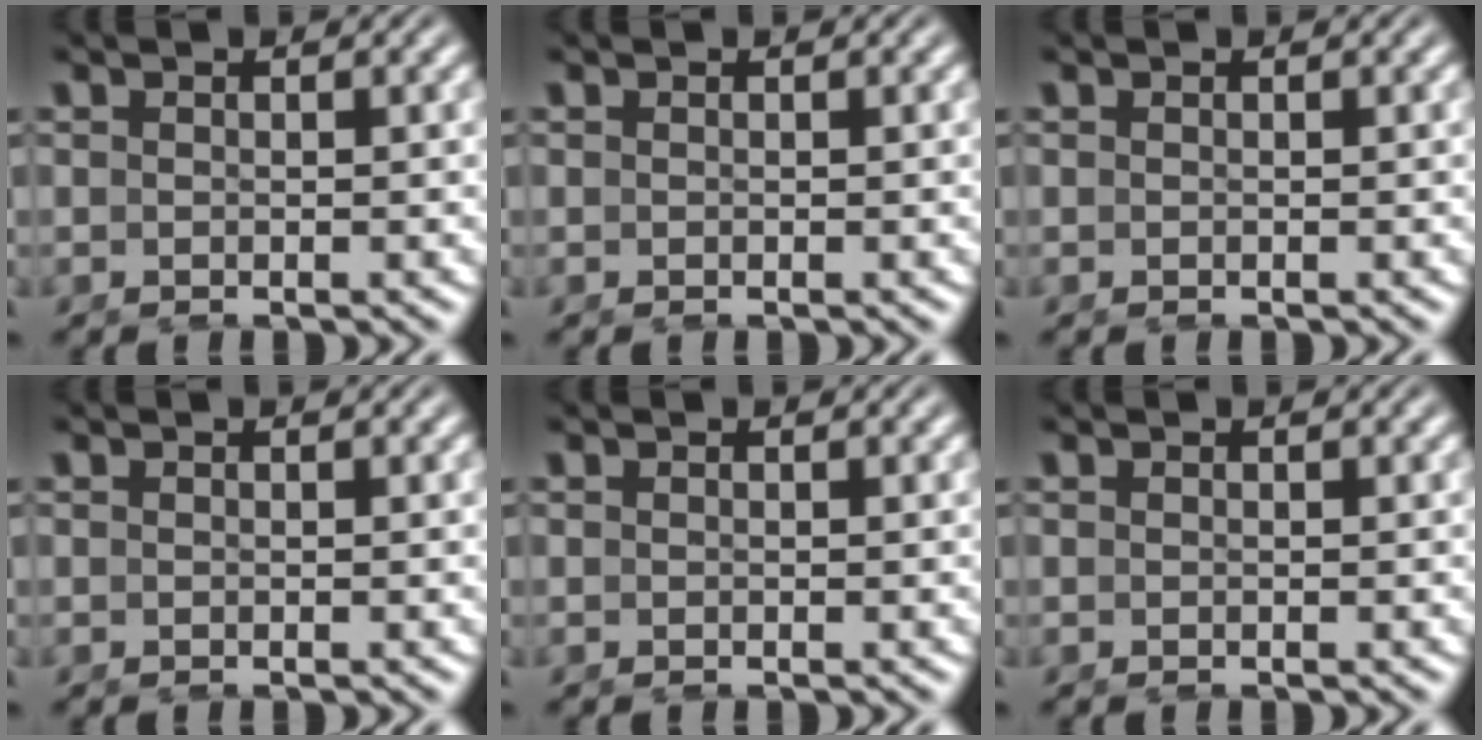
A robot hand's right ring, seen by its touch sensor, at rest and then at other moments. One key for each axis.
{"total": 0.0}
{"total": 0.0}
{"total": 0.0}
{"total": 0.0}
{"total": 0.0}